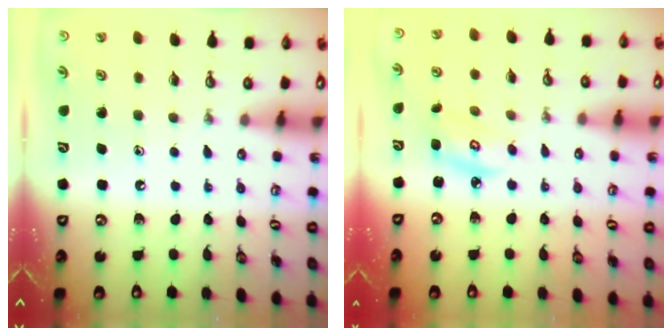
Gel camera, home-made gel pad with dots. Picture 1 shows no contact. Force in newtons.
{"total": 4.0, "press": 3.9, "slide": 0.3}